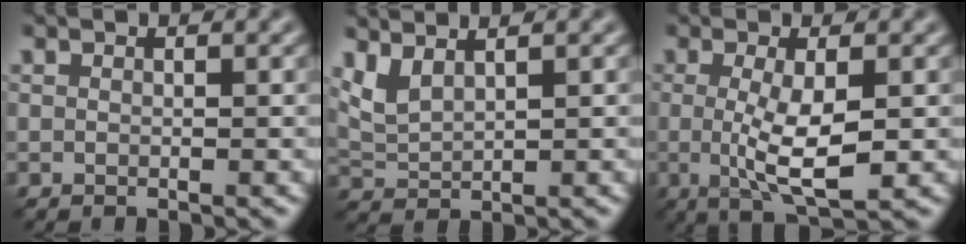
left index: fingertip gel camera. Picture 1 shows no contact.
{"total": 2.5, "force": [1.8, 0.7, 1.6], "torque": [-0.046, 0.003, 0.046]}
{"total": 5.0, "force": [-0.3, 1.1, 4.8], "torque": [-0.094, -0.008, 0.000]}